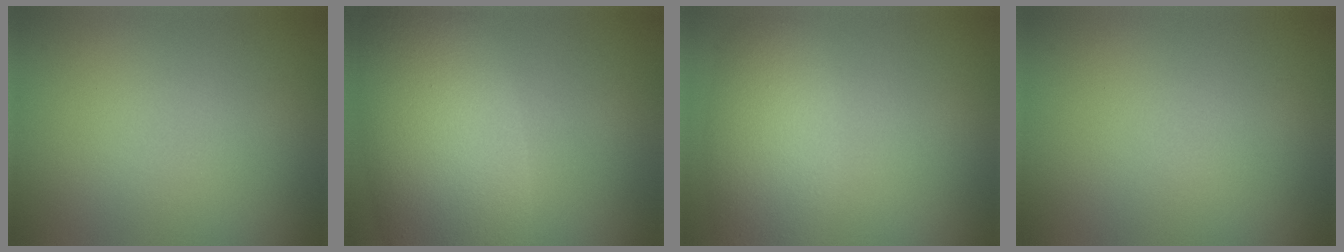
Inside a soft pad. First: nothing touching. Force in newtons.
{"total": 10.7, "press": 10.7, "slide": 0.6}
{"total": 4.6, "press": 4.6, "slide": 0.3}
{"total": 0.0}